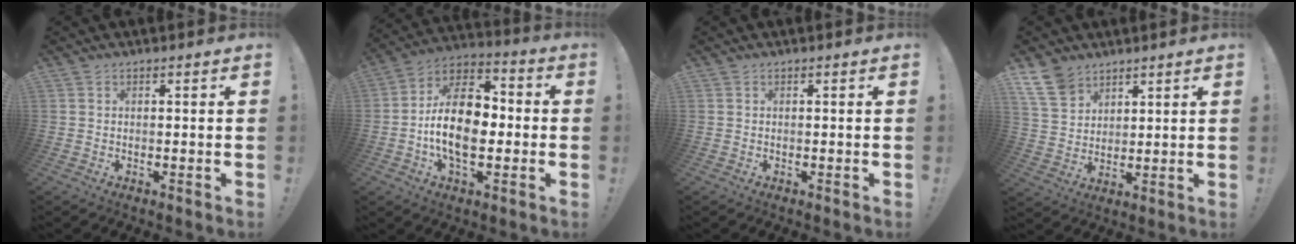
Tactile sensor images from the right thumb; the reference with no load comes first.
{"total": 18.0, "force": [-2.5, 10.9, 14.1], "torque": [-0.263, 0.015, -0.042]}
{"total": 0.0}
{"total": 10.1, "force": [7.4, 6.0, 3.6], "torque": [-0.068, -0.041, 0.147]}